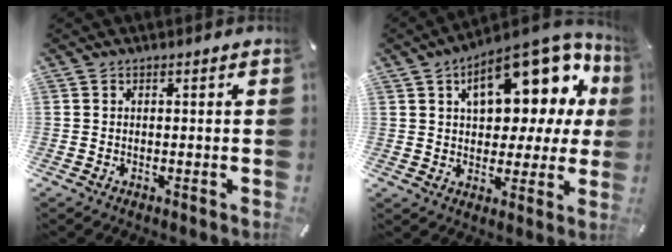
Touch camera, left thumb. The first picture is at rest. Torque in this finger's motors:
{"motor_torque": [2.53, 2.48, 1.54, -1.23, 0.50]}